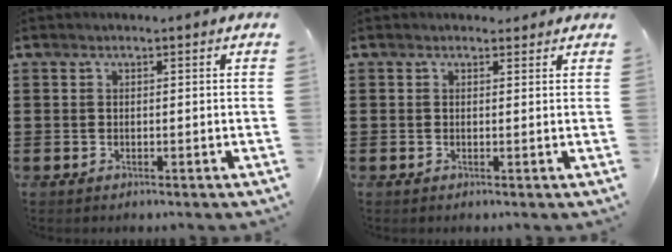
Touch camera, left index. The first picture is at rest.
{"total": 1.2, "force": [0.8, 0.9, 0.1], "torque": [-0.006, 0.007, 0.015]}